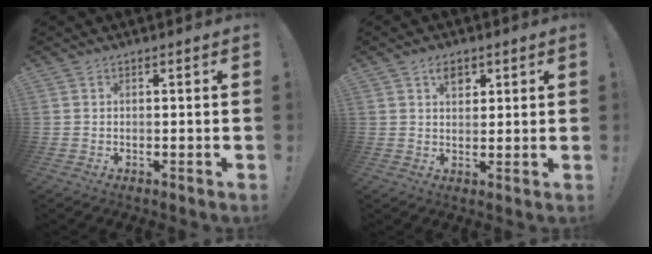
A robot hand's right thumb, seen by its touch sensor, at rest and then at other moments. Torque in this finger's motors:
{"motor_torque": [0.41, 0.85, 0.10, 0.02, 0.00]}